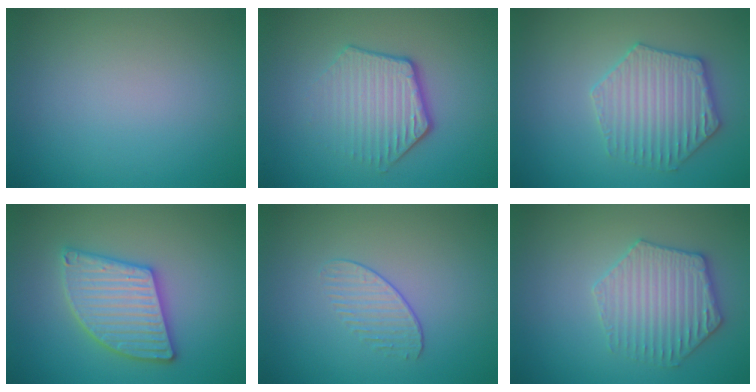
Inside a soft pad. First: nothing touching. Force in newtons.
{"total": 4.1, "press": 3.1, "slide": 2.6}
{"total": 4.1, "press": 3.9, "slide": 1.0}
{"total": 5.5, "press": 5.5, "slide": 0.5}
{"total": 1.3, "press": 0.7, "slide": 1.1}
{"total": 3.9, "press": 3.9, "slide": 0.3}